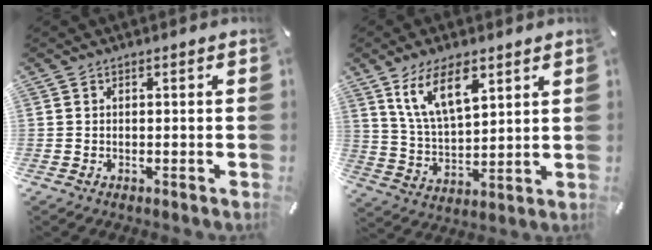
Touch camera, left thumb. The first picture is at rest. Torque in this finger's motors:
{"motor_torque": [0.92, 0.93, 1.57, -1.20, 0.49]}